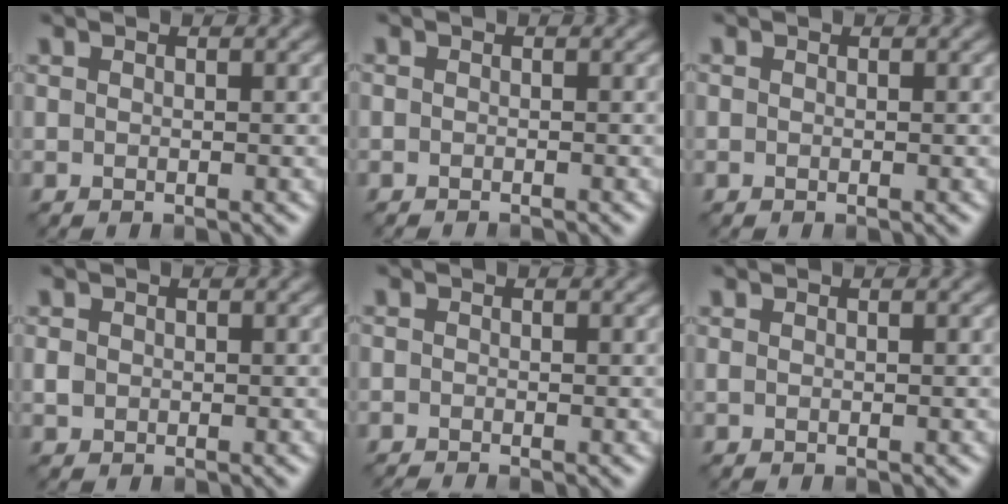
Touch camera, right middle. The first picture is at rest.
{"total": 1.2, "force": [-1.2, 0.1, 0.2], "torque": [0.003, -0.007, -0.016]}
{"total": 0.0}
{"total": 0.9, "force": [0.0, 0.8, 0.3], "torque": [-0.006, -0.001, -0.003]}
{"total": 1.0, "force": [-1.0, 0.0, 0.3], "torque": [-0.004, -0.008, -0.023]}
{"total": 0.0}